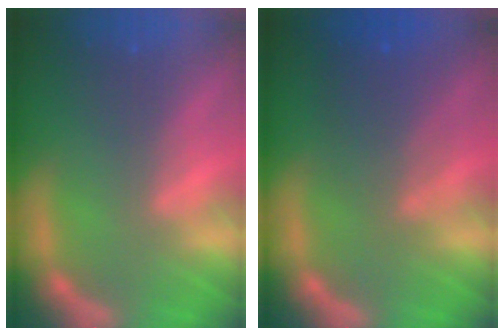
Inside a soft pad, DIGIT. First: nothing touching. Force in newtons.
{"total": 4.5}